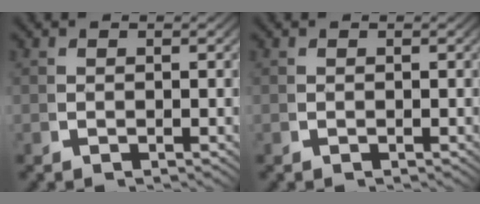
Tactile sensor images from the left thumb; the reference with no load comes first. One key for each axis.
{"total": 0.0}